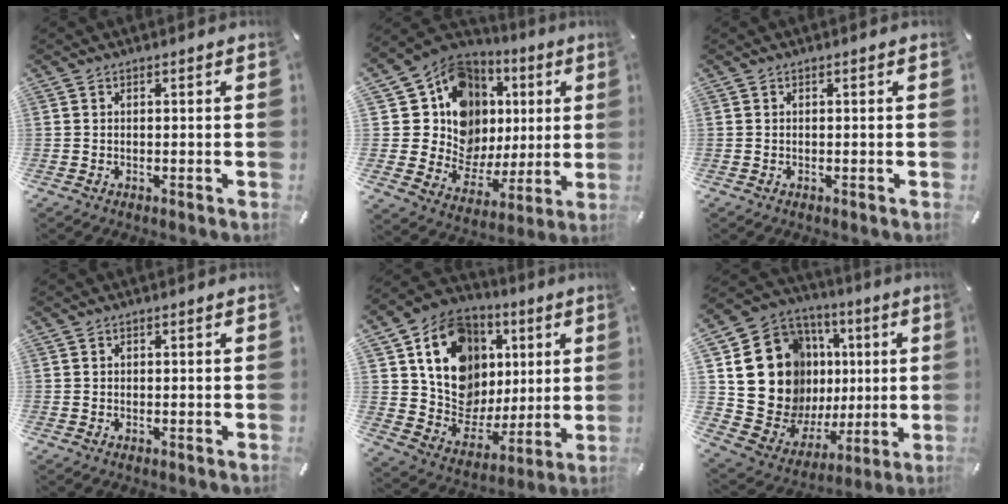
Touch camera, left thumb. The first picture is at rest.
{"total": 14.5, "force": [4.8, 12.8, 4.7], "torque": [-0.079, -0.053, 0.110]}
{"total": 0.0}
{"total": 0.0}
{"total": 17.4, "force": [5.5, 14.6, 7.7], "torque": [-0.131, -0.031, 0.116]}
{"total": 20.1, "force": [4.3, 17.0, 9.8], "torque": [-0.167, -0.045, 0.108]}